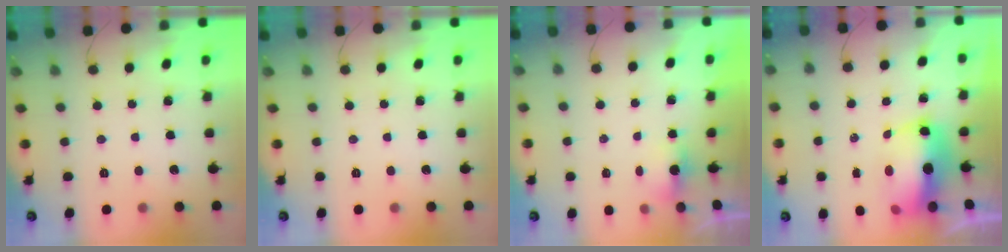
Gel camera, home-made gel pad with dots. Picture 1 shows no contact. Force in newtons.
{"total": 0.0}
{"total": 2.7, "press": 2.6, "slide": 0.7}
{"total": 11.2, "press": 10.9, "slide": 2.3}